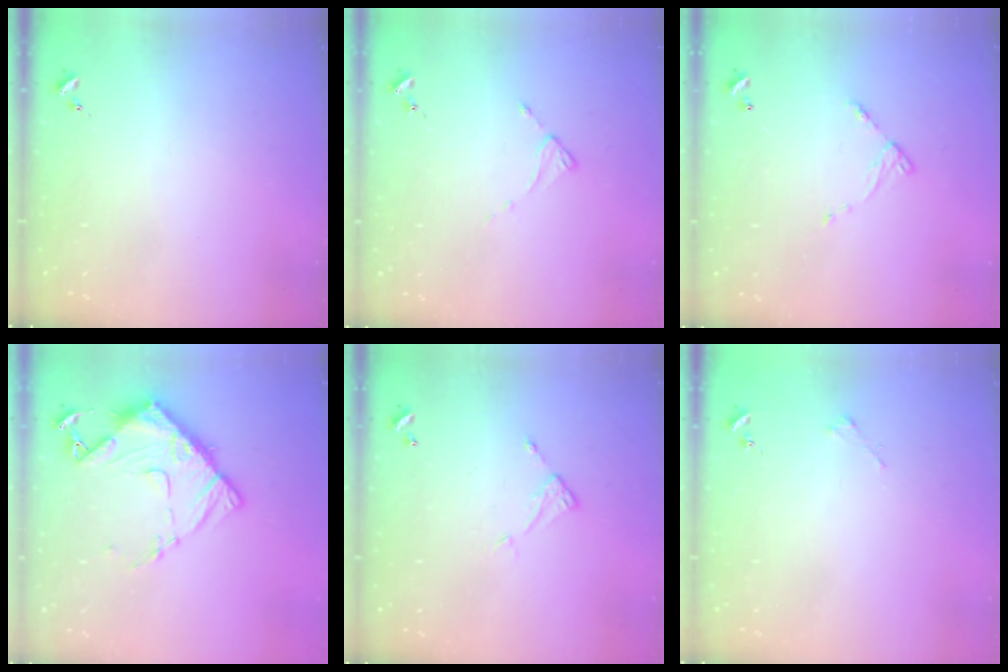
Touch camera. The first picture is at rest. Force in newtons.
{"total": 2.3, "press": 2.3, "slide": 0.3}
{"total": 5.9, "press": 5.9, "slide": 0.4}
{"total": 13.3, "press": 13.2, "slide": 1.3}
{"total": 5.0, "press": 5.0, "slide": 0.2}
{"total": 1.8, "press": 1.8, "slide": 0.2}